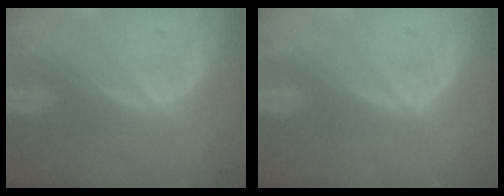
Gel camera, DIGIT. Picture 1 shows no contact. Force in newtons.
{"total": 0.5, "press": 0.2, "slide": 0.5}